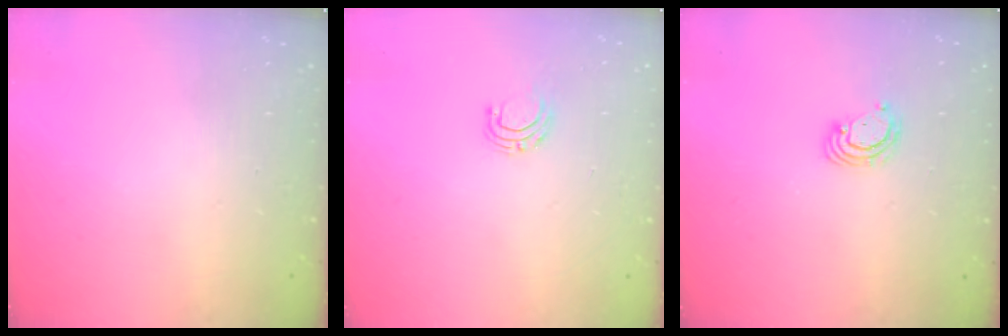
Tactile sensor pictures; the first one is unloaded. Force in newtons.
{"total": 4.5, "press": 4.5, "slide": 0.4}
{"total": 2.8, "press": 2.8, "slide": 0.3}